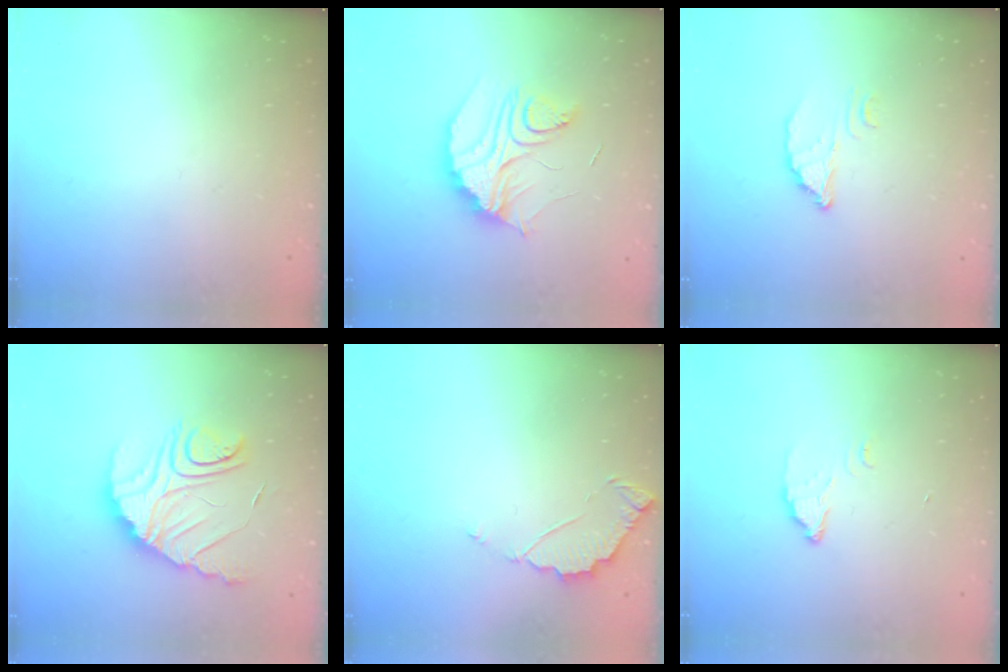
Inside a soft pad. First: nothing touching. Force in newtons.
{"total": 12.8, "press": 12.8, "slide": 0.8}
{"total": 3.2, "press": 3.2, "slide": 0.2}
{"total": 14.0, "press": 14.0, "slide": 1.2}
{"total": 3.5, "press": 3.4, "slide": 0.2}
{"total": 2.9, "press": 2.9, "slide": 0.4}